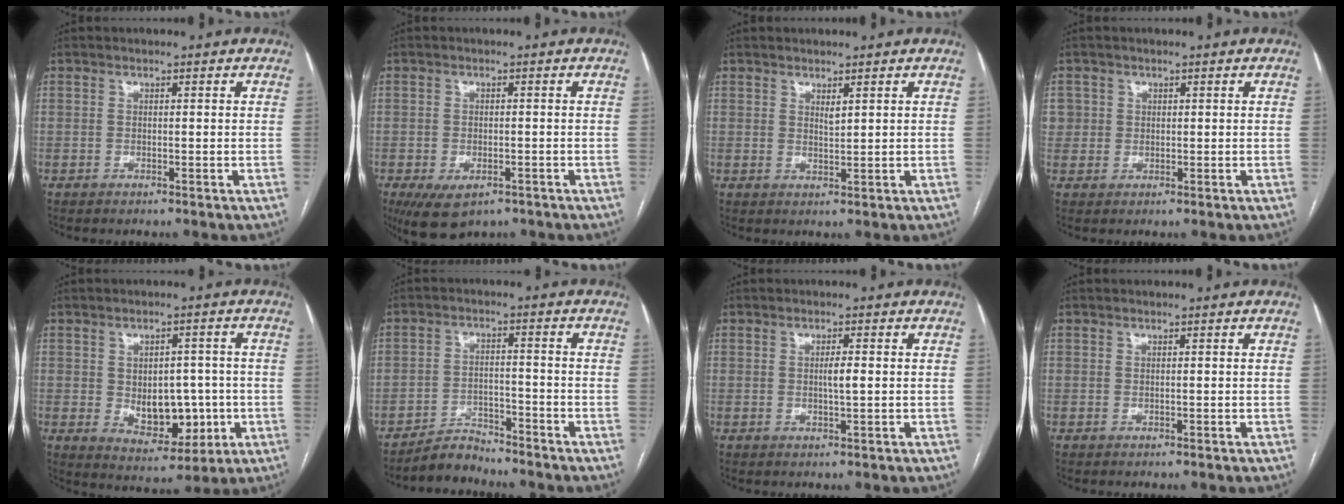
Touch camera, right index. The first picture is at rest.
{"total": 6.8, "force": [-4.1, 3.5, 4.1], "torque": [-0.068, -0.008, -0.057]}
{"total": 1.2, "force": [0.8, 0.3, 0.9], "torque": [-0.019, -0.005, 0.017]}
{"total": 3.6, "force": [0.7, 3.5, 0.5], "torque": [-0.009, 0.012, 0.018]}
{"total": 9.2, "force": [-1.0, 5.9, 7.0], "torque": [-0.092, 0.006, 0.001]}
{"total": 4.4, "force": [-4.3, 1.0, -0.1], "torque": [0.003, -0.002, -0.075]}
{"total": 2.0, "force": [0.1, 0.2, 2.0], "torque": [-0.036, 0.000, 0.002]}
{"total": 0.0}